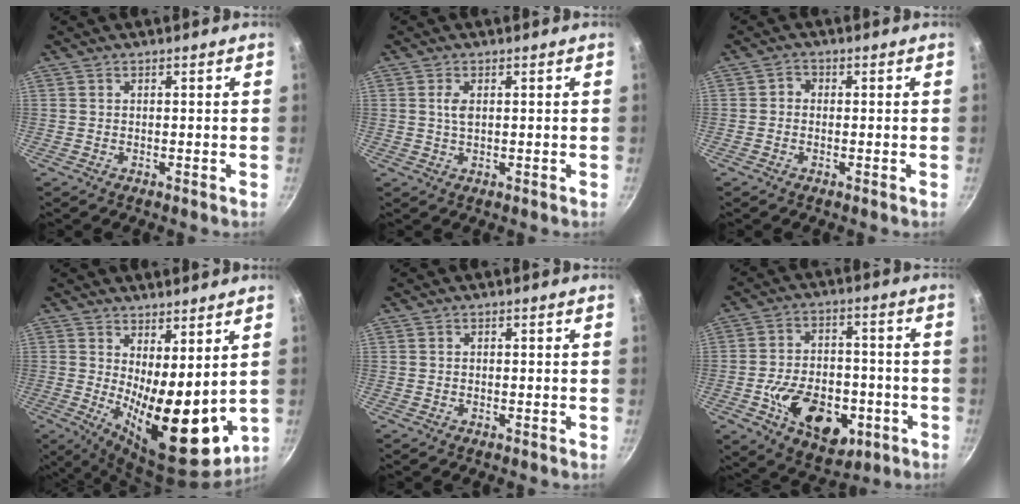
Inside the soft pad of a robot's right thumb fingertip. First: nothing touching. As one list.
[{"total": 2.1, "force": [0.5, 1.1, 1.8], "torque": [-0.036, -0.001, 0.010]}, {"total": 1.5, "force": [-0.4, 1.3, 0.7], "torque": [-0.009, 0.008, -0.013]}, {"total": 16.0, "force": [1.9, 6.4, 14.5], "torque": [-0.181, -0.043, 0.044]}, {"total": 0.0}, {"total": 17.4, "force": [-5.7, 11.4, 11.9], "torque": [-0.158, 0.027, -0.076]}]